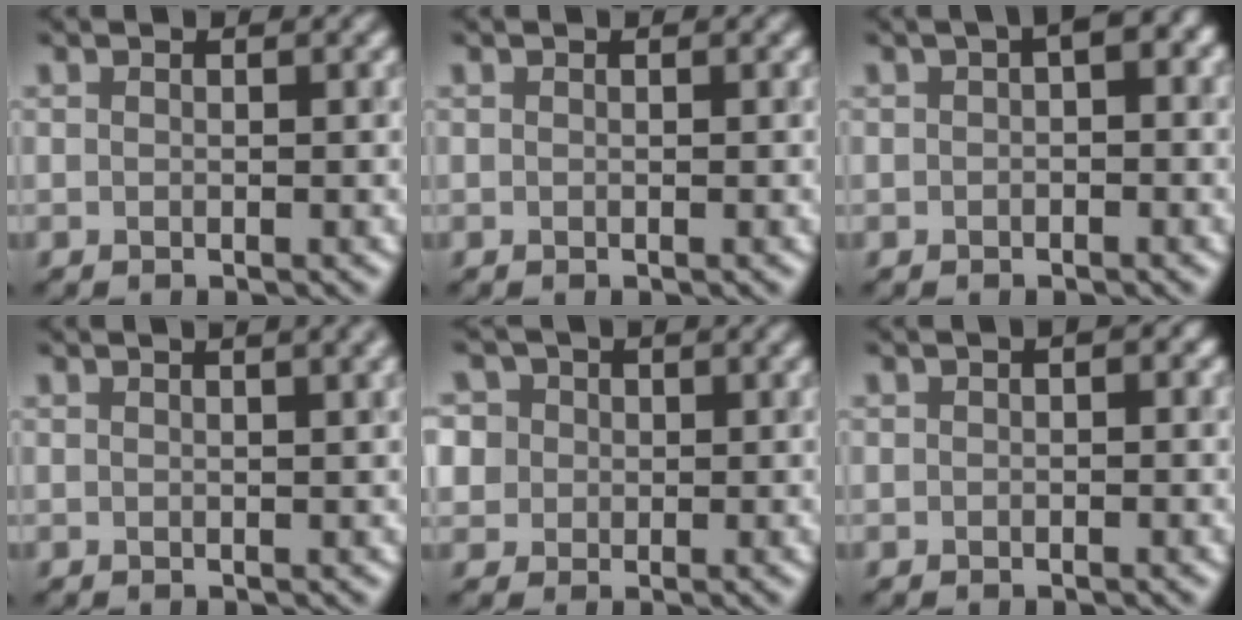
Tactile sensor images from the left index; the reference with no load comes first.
{"total": 0.0}
{"total": 2.6, "force": [0.5, 1.3, 2.1], "torque": [-0.024, 0.011, -0.001]}
{"total": 4.2, "force": [1.9, 1.7, 3.3], "torque": [-0.026, 0.021, -0.002]}
{"total": 6.2, "force": [2.0, 5.4, 2.2], "torque": [-0.042, 0.034, 0.005]}
{"total": 1.4, "force": [0.3, 0.9, 1.0], "torque": [-0.009, 0.005, -0.003]}